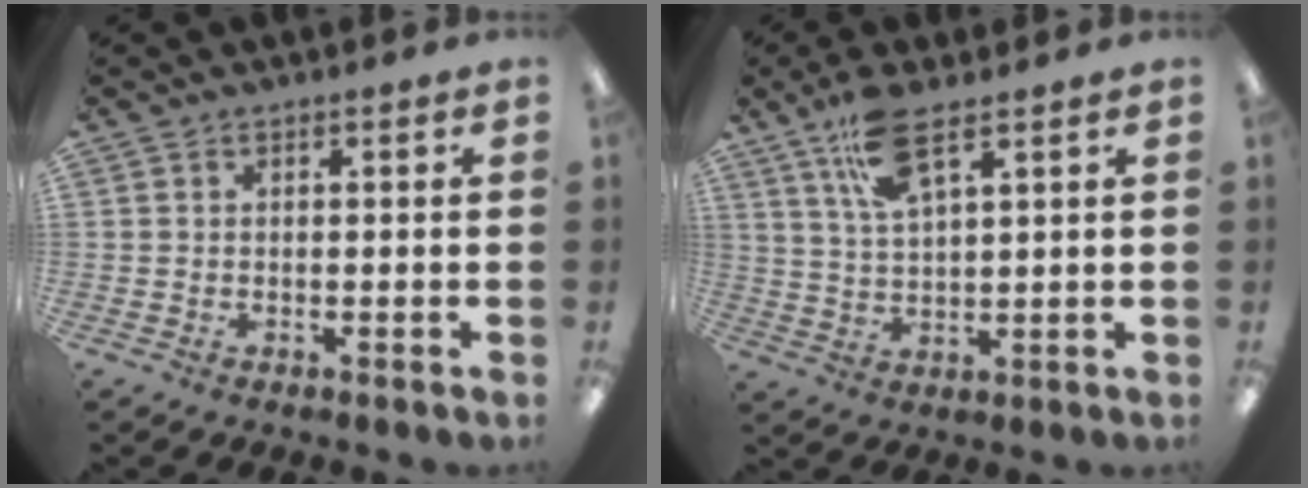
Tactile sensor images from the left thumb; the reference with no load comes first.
{"total": 10.0, "force": [6.5, 3.1, 7.0], "torque": [-0.143, -0.010, 0.117]}